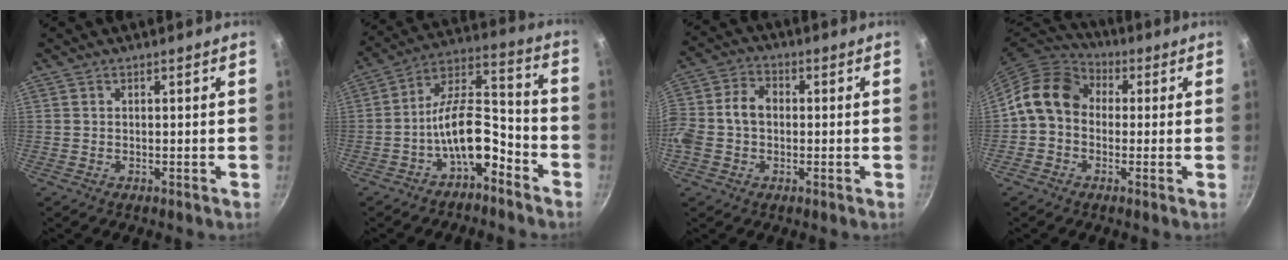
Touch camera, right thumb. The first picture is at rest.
{"total": 12.4, "force": [-6.0, 5.8, 9.2], "torque": [-0.132, 0.074, -0.107]}
{"total": 9.4, "force": [-0.6, 7.1, 6.2], "torque": [-0.111, 0.030, -0.026]}
{"total": 11.3, "force": [0.6, 9.1, 6.6], "torque": [-0.092, 0.031, -0.012]}